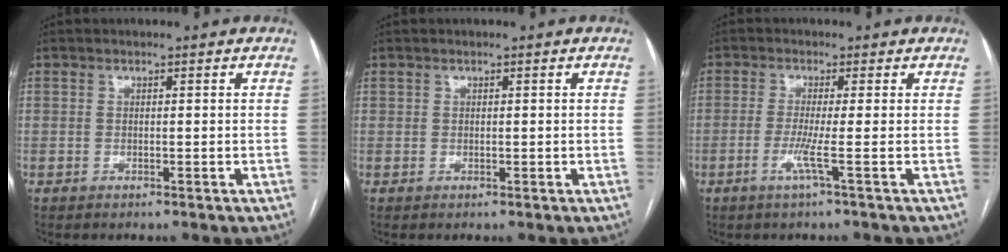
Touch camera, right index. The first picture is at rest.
{"total": 0.5, "force": [0.2, 0.4, 0.2], "torque": [-0.001, 0.000, 0.003]}
{"total": 3.2, "force": [-1.2, -1.0, 2.8], "torque": [-0.062, -0.008, -0.027]}